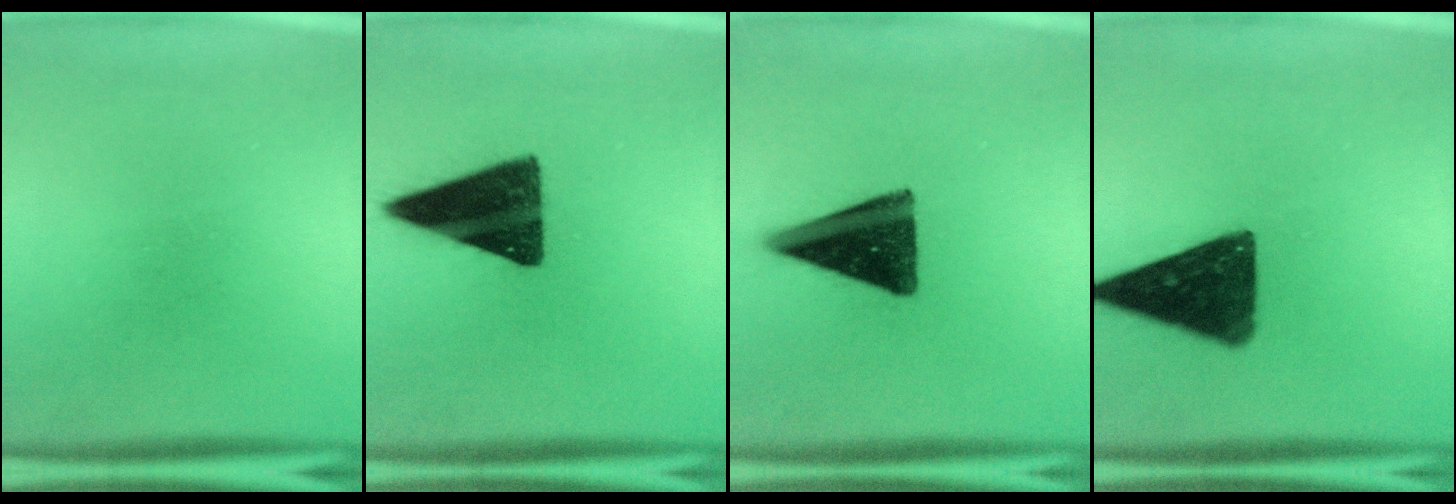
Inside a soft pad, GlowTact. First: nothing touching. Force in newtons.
{"total": 14.7}
{"total": 14.3}
{"total": 13.8}